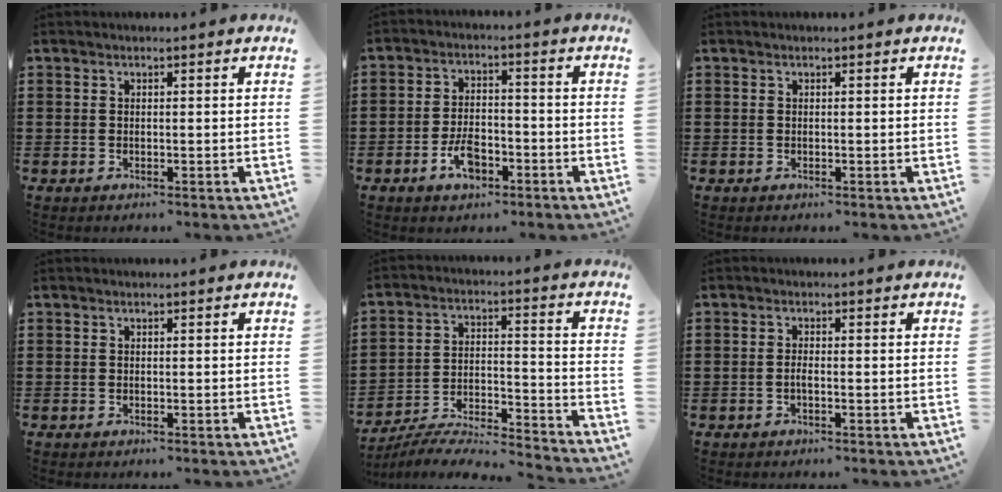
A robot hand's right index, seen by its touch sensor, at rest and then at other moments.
{"total": 5.4, "force": [-2.8, 2.7, 3.8], "torque": [-0.083, 0.002, -0.055]}
{"total": 0.0}
{"total": 0.0}
{"total": 6.3, "force": [-6.1, 0.5, 1.8], "torque": [-0.038, -0.005, -0.121]}
{"total": 1.1, "force": [-0.5, 0.2, 1.0], "torque": [-0.028, -0.005, -0.011]}